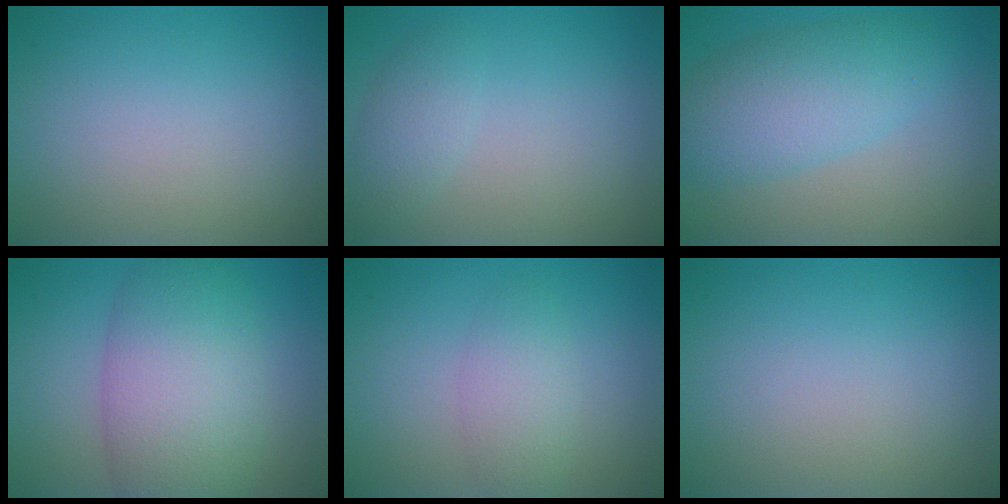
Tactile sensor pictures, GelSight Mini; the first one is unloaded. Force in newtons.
{"total": 1.9, "press": 1.9, "slide": 0.1}
{"total": 5.9, "press": 5.9, "slide": 0.1}
{"total": 8.9, "press": 8.9, "slide": 0.3}
{"total": 2.7, "press": 2.7, "slide": 0.1}
{"total": 0.0}